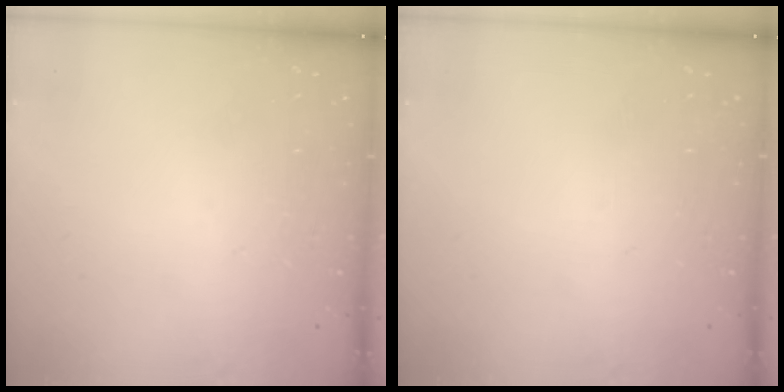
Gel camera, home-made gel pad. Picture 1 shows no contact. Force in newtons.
{"total": 0.0}